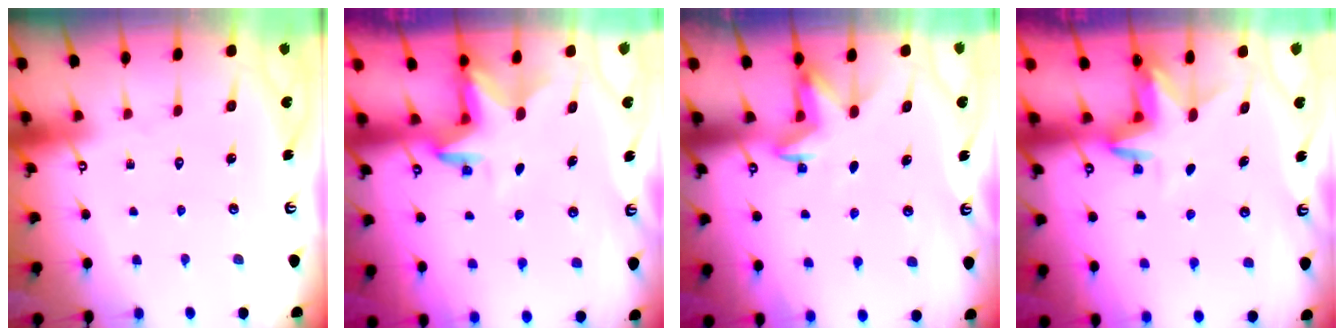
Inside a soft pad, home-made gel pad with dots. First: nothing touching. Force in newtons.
{"total": 2.9, "press": 2.9, "slide": 0.2}
{"total": 4.1, "press": 4.0, "slide": 0.5}
{"total": 3.4, "press": 3.4, "slide": 0.4}